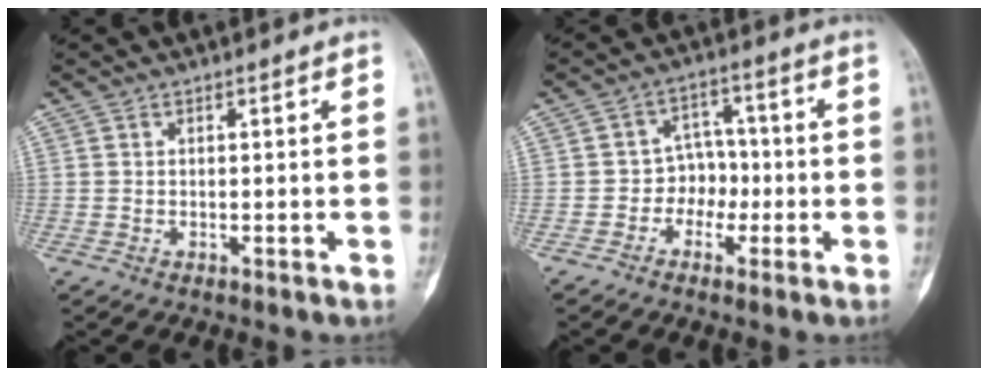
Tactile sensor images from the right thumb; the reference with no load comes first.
{"total": 5.5, "force": [-1.6, 4.7, 2.5], "torque": [0.004, 0.022, -0.038]}